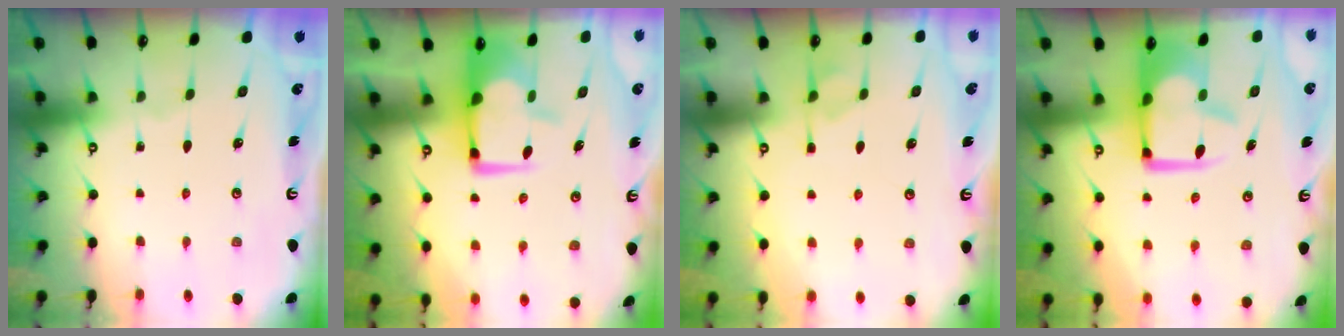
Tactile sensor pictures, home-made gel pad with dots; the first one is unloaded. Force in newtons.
{"total": 3.5, "press": 3.2, "slide": 1.2}
{"total": 0.9, "press": 0.1, "slide": 0.9}
{"total": 3.7, "press": 3.4, "slide": 1.5}